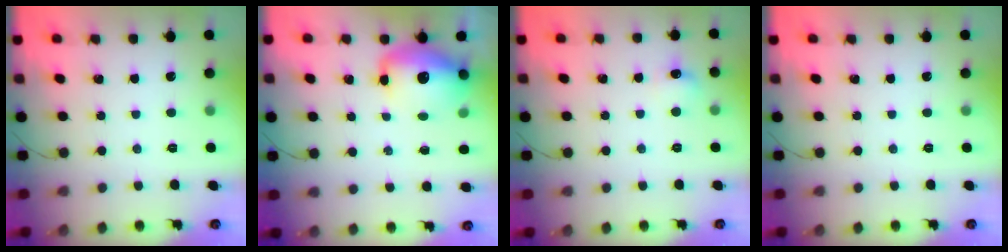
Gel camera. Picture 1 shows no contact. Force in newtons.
{"total": 12.9, "press": 12.4, "slide": 3.4}
{"total": 6.6, "press": 6.3, "slide": 1.7}
{"total": 0.0}